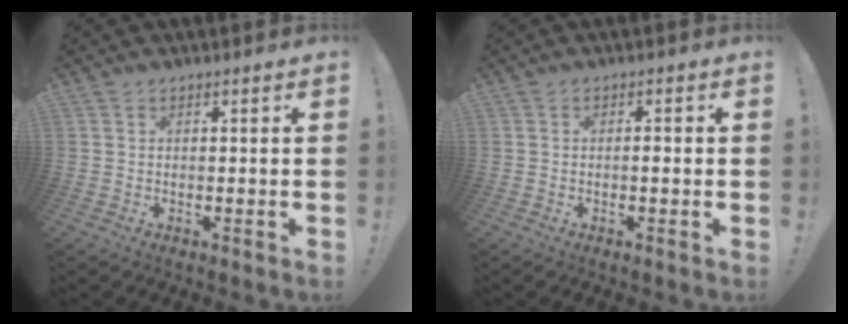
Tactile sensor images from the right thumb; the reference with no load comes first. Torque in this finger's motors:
{"motor_torque": [0.01, -0.15, 0.00, 0.15, -0.02]}